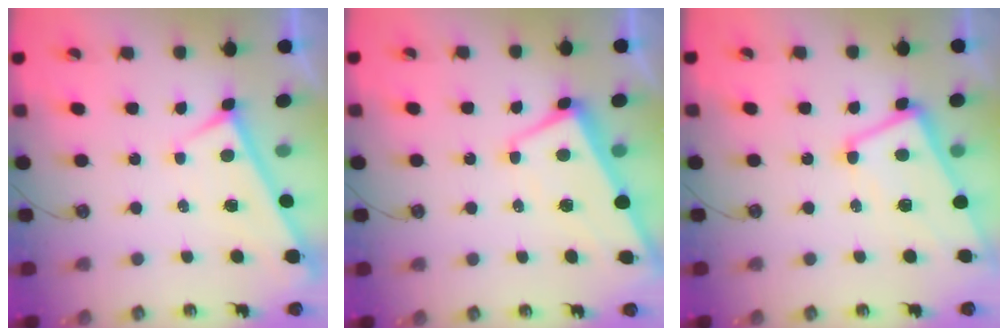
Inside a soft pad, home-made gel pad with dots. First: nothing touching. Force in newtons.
{"total": 0.9, "press": 0.2, "slide": 0.9}
{"total": 1.2, "press": 0.9, "slide": 0.9}